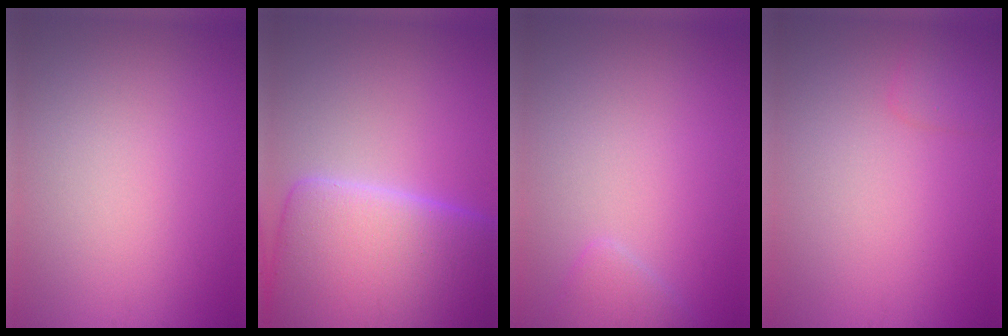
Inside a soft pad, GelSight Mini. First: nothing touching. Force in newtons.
{"total": 15.1, "press": 15.1, "slide": 0.9}
{"total": 1.6, "press": 1.6, "slide": 0.1}
{"total": 1.3, "press": 1.3, "slide": 0.1}